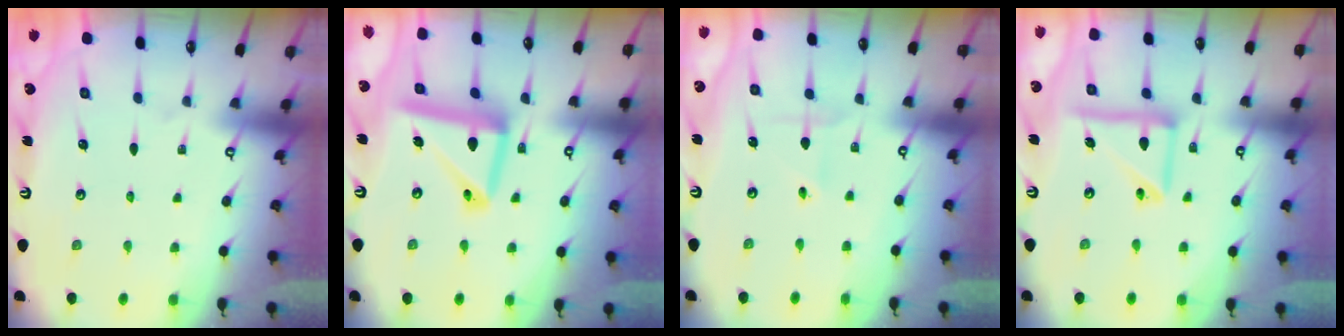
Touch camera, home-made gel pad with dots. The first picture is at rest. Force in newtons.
{"total": 13.7, "press": 13.6, "slide": 1.3}
{"total": 2.6, "press": 2.5, "slide": 0.9}
{"total": 14.5, "press": 14.4, "slide": 2.2}